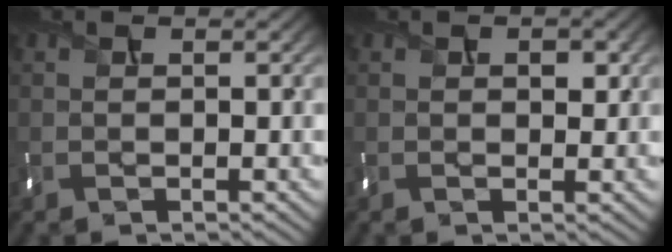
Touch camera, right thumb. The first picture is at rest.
{"total": 1.9, "force": [0.6, 1.2, 1.3], "torque": [-0.019, -0.004, 0.010]}